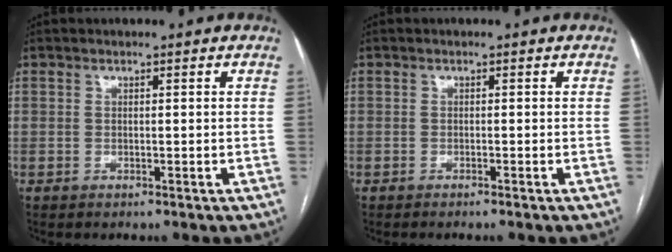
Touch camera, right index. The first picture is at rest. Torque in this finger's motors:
{"motor_torque": [0.08, 0.09, -0.03, 0.01]}